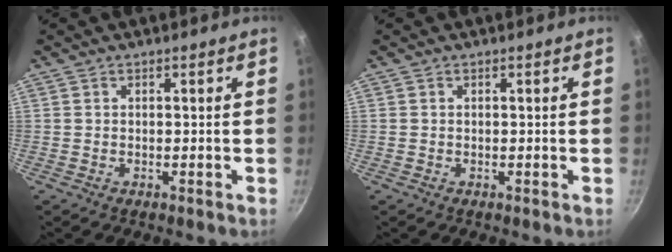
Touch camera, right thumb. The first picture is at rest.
{"total": 0.0}